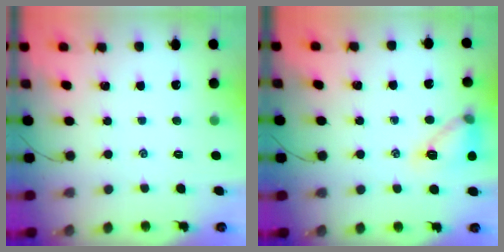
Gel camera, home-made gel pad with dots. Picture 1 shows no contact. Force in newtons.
{"total": 12.7, "press": 12.7, "slide": 0.9}